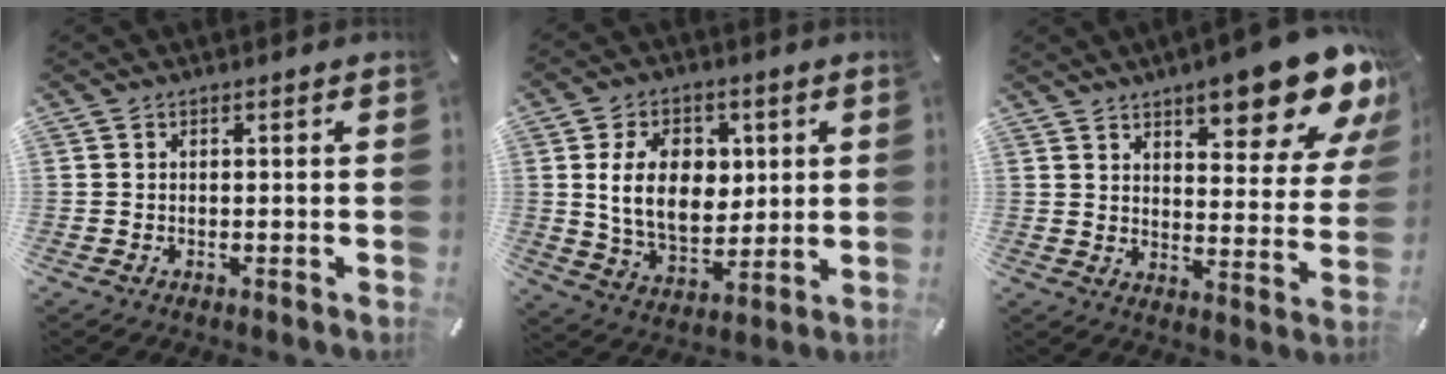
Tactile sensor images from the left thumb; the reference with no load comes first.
{"total": 14.4, "force": [2.6, 10.1, 9.9], "torque": [-0.193, 0.007, 0.045]}
{"total": 16.2, "force": [11.5, 5.4, 10.1], "torque": [-0.128, -0.082, 0.188]}